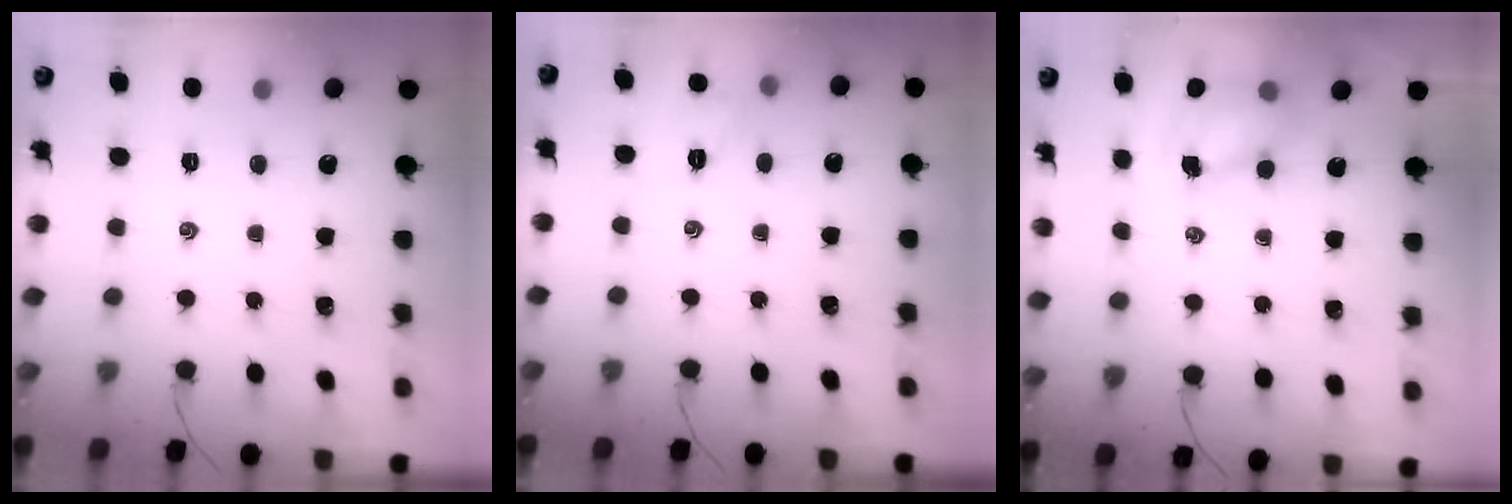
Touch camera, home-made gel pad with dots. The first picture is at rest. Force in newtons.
{"total": 2.9, "press": 2.8, "slide": 0.5}
{"total": 7.2, "press": 7.1, "slide": 1.1}